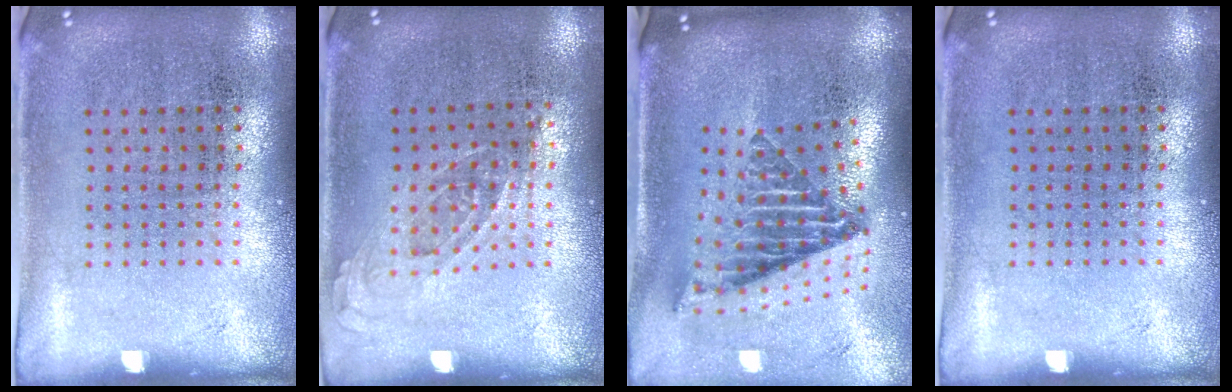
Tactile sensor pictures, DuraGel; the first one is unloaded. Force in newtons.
{"total": 0.7, "press": 0.7, "slide": 0.3}
{"total": 2.7, "press": 1.8, "slide": 2.0}
{"total": 0.0}